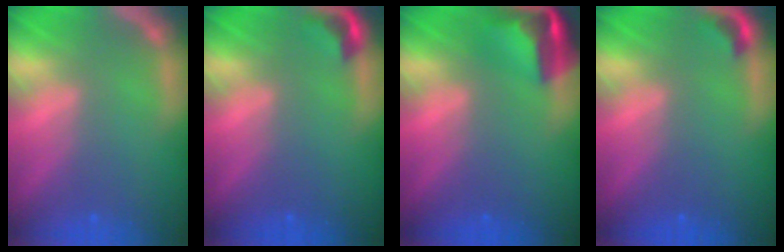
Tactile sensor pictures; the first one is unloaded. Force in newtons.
{"total": 1.9}
{"total": 5.5}
{"total": 1.4}